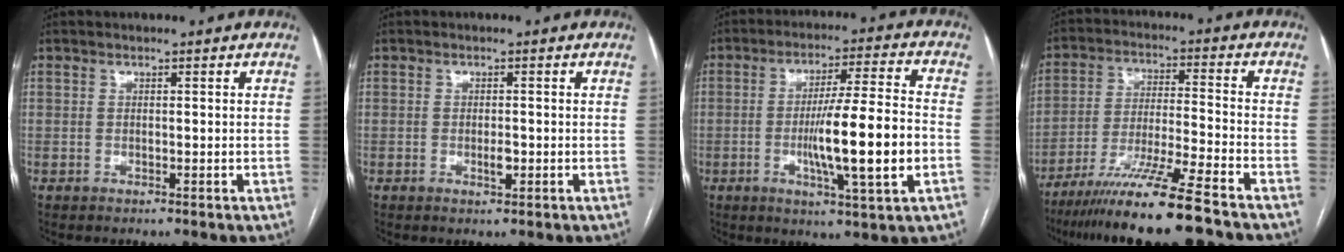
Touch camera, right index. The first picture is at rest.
{"total": 1.1, "force": [-0.3, 0.5, 0.9], "torque": [-0.016, -0.001, -0.003]}
{"total": 13.8, "force": [-2.8, 0.2, 13.5], "torque": [-0.225, -0.007, -0.049]}
{"total": 14.2, "force": [-10.9, -1.3, 9.0], "torque": [-0.158, -0.033, -0.187]}